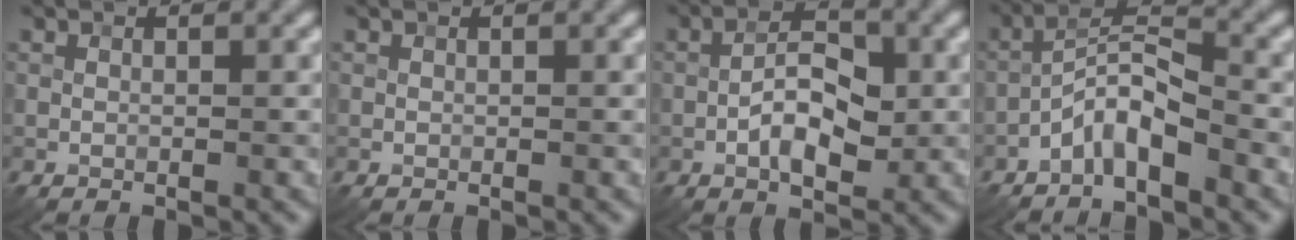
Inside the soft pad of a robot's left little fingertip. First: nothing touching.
{"total": 0.0}
{"total": 5.0, "force": [-1.2, 2.3, 4.3], "torque": [-0.076, 0.008, -0.027]}
{"total": 4.3, "force": [-2.6, 1.1, 3.2], "torque": [-0.059, 0.018, -0.055]}